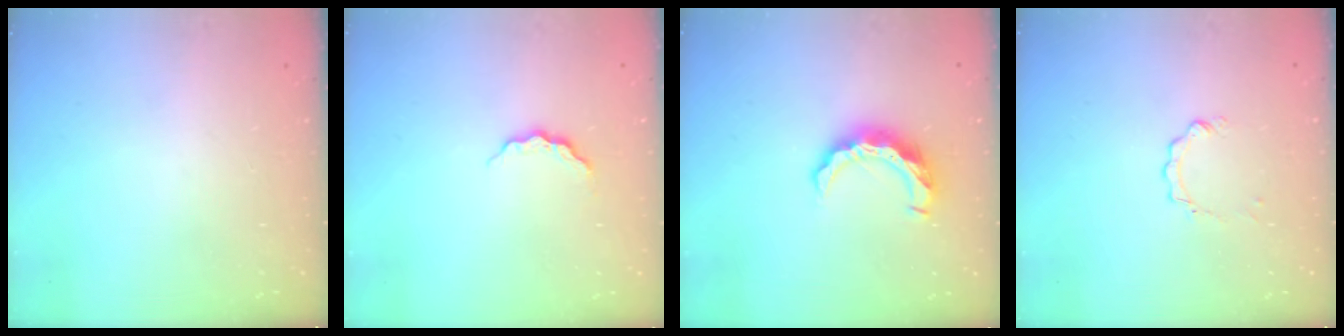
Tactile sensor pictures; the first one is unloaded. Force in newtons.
{"total": 5.1, "press": 5.0, "slide": 0.4}
{"total": 9.4, "press": 9.4, "slide": 0.8}
{"total": 2.3, "press": 2.3, "slide": 0.3}